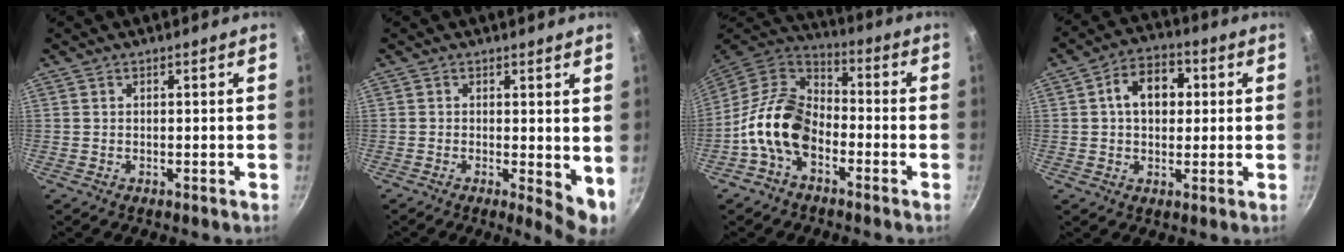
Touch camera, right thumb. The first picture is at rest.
{"total": 5.6, "force": [0.0, 2.1, 5.2], "torque": [-0.063, -0.011, 0.000]}
{"total": 14.2, "force": [-5.0, 9.1, 9.7], "torque": [-0.153, 0.053, -0.118]}
{"total": 9.2, "force": [1.6, 6.6, 6.3], "torque": [-0.063, 0.014, 0.013]}